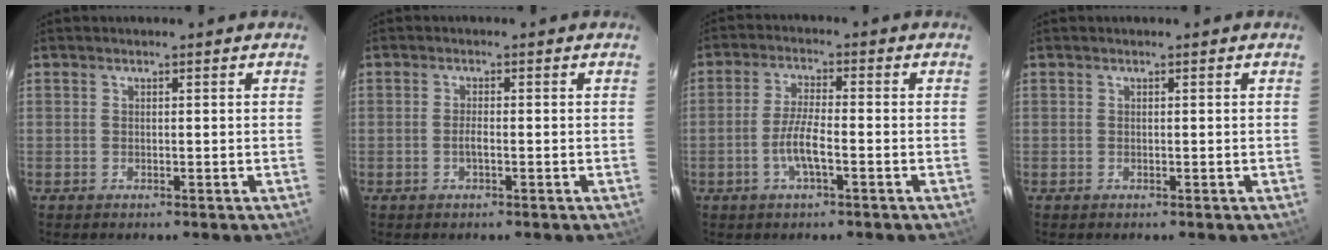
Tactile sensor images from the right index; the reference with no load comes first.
{"total": 1.4, "force": [-0.5, 0.3, 1.3], "torque": [-0.026, 0.001, -0.010]}
{"total": 5.5, "force": [-2.2, 0.9, 4.9], "torque": [-0.101, 0.000, -0.043]}
{"total": 0.0}